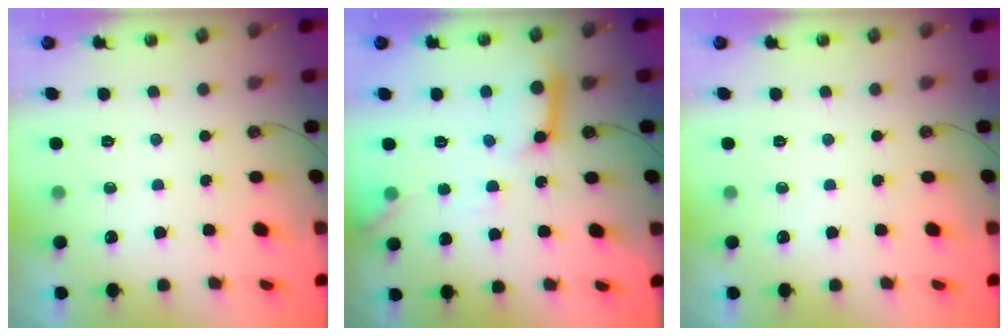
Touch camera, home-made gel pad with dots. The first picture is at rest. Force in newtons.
{"total": 11.8, "press": 11.8, "slide": 1.3}
{"total": 0.0}